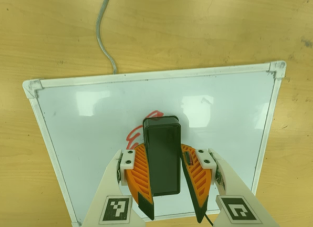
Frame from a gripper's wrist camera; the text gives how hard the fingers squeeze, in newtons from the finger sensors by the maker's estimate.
{"total": 11.8, "left": 13.2, "right": 10.4}